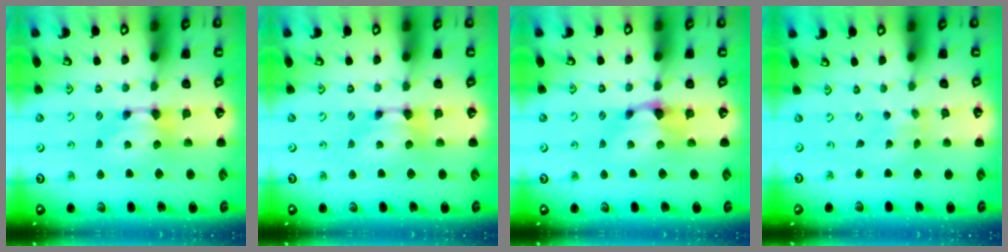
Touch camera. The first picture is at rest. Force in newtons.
{"total": 0.0}
{"total": 1.6, "press": 1.2, "slide": 1.0}
{"total": 5.4, "press": 5.4, "slide": 0.3}